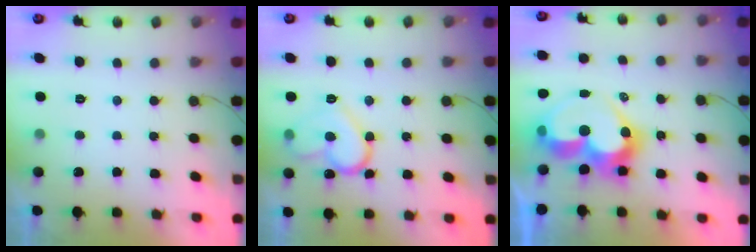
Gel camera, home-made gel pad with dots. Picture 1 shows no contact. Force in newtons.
{"total": 14.0, "press": 13.9, "slide": 1.5}
{"total": 16.2, "press": 16.2, "slide": 1.3}